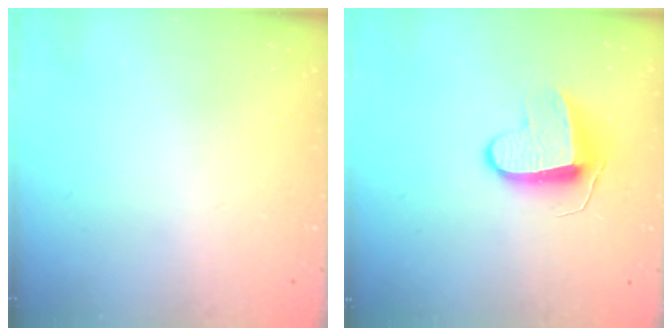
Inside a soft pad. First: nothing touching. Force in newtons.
{"total": 8.8, "press": 8.8, "slide": 0.2}